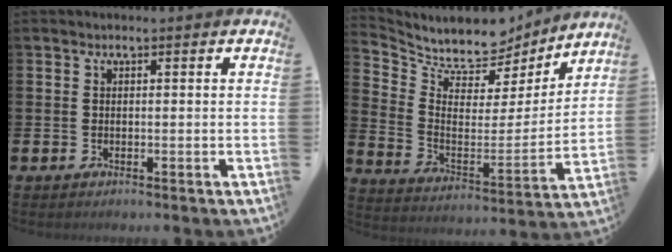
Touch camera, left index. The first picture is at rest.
{"total": 8.5, "force": [7.9, 3.2, 1.1], "torque": [-0.060, -0.066, 0.135]}